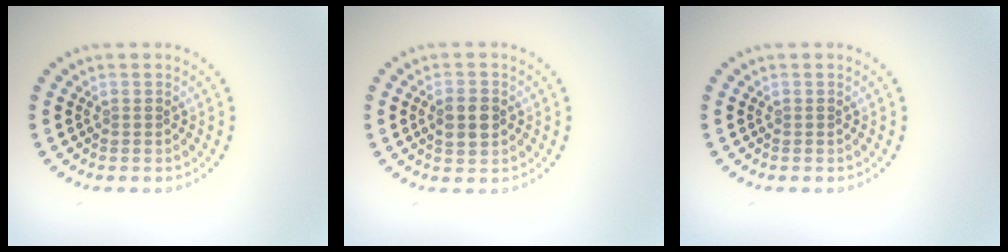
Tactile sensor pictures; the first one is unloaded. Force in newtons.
{"total": 2.9, "press": 2.9, "slide": 0.1}
{"total": 0.0}